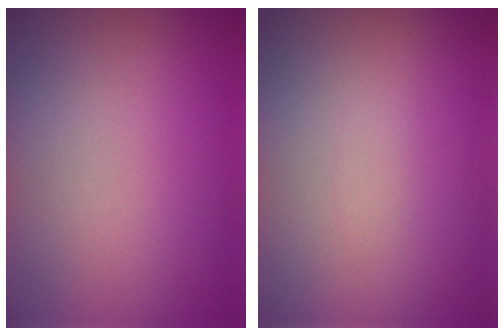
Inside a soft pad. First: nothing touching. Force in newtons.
{"total": 0.5, "press": 0.5, "slide": 0.0}